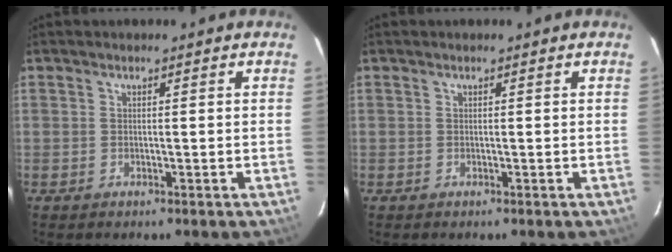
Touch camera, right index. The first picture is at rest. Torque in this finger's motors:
{"motor_torque": [0.00, 0.00, 0.01, 0.01]}